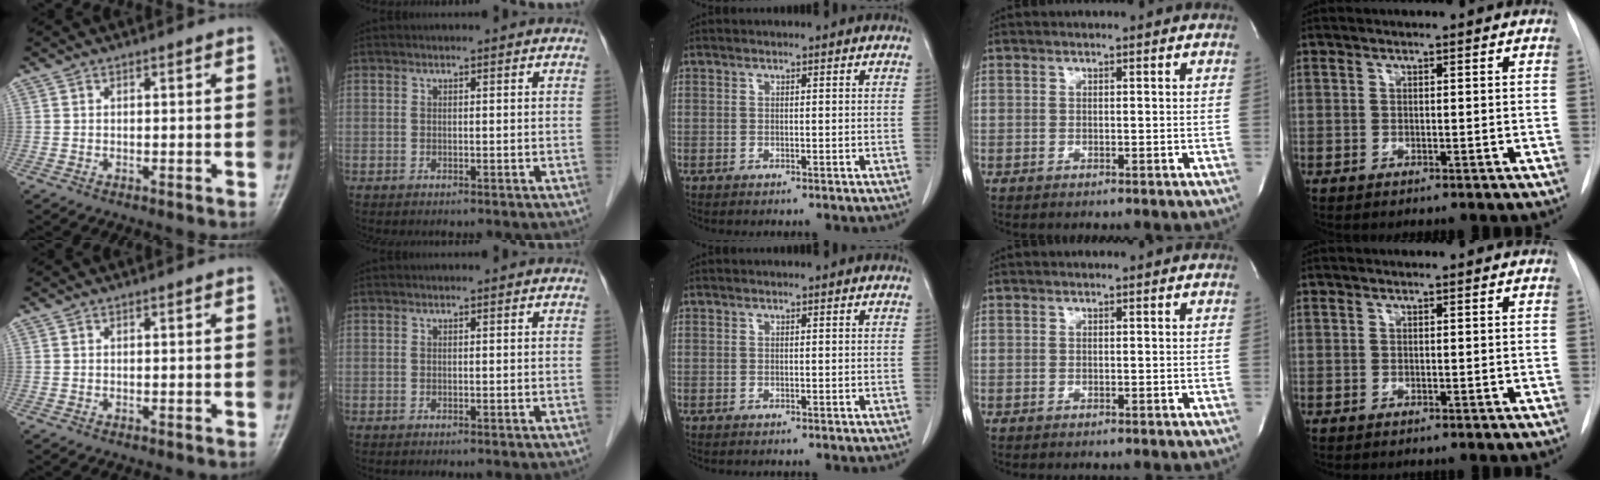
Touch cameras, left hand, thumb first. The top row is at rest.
{}